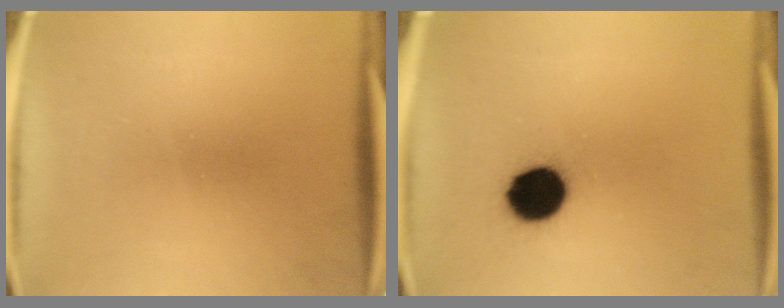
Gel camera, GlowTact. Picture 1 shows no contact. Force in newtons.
{"total": 11.4}